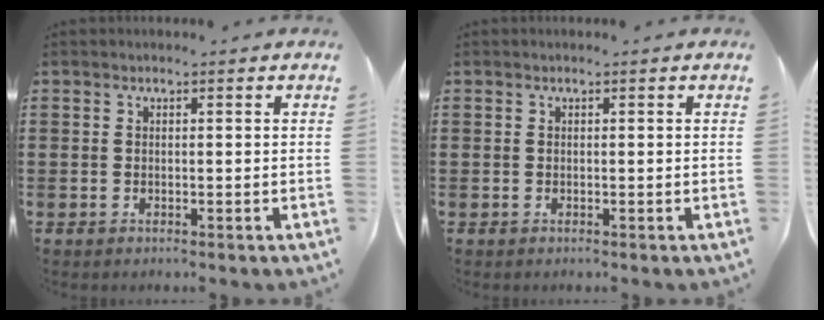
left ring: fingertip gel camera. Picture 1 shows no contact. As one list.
[{"total": 0.0}]